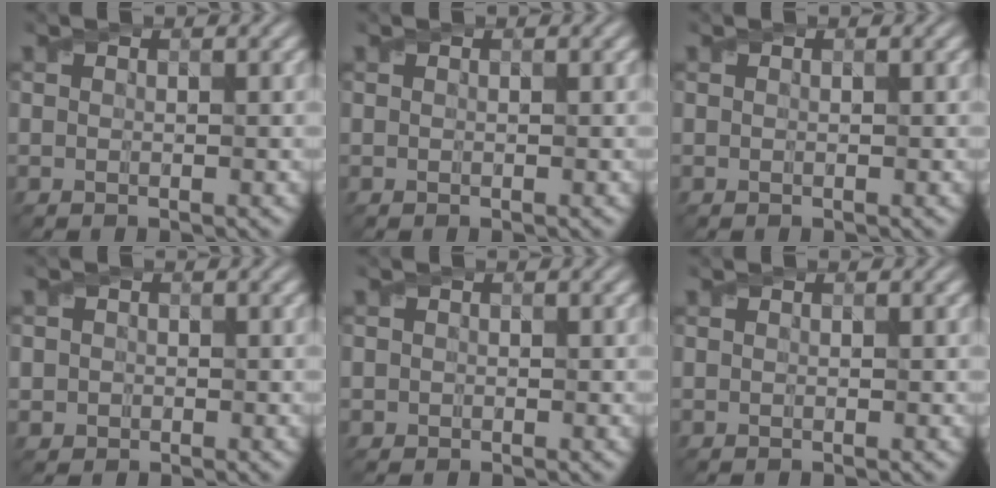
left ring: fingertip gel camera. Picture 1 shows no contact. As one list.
[{"total": 0.0}, {"total": 0.0}, {"total": 1.2, "force": [0.0, 1.2, 0.1], "torque": [0.011, -0.003, -0.001]}, {"total": 0.6, "force": [-0.1, 0.6, 0.0], "torque": [0.005, -0.003, -0.005]}, {"total": 0.0}]